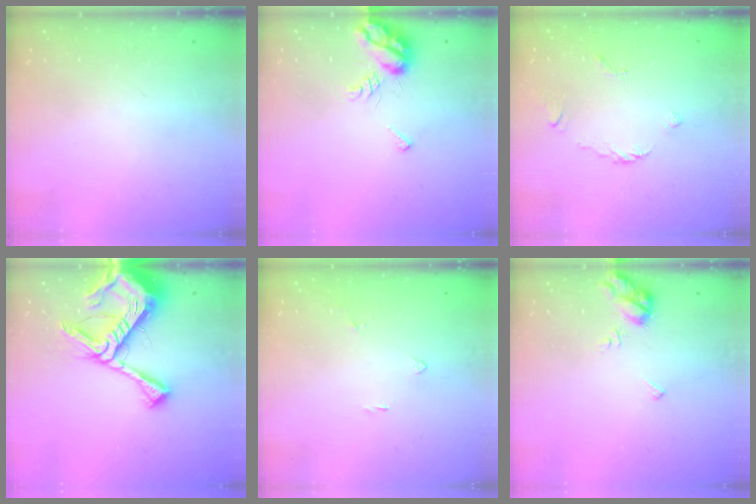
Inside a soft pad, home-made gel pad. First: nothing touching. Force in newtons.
{"total": 8.1, "press": 8.0, "slide": 1.0}
{"total": 3.4, "press": 3.3, "slide": 0.7}
{"total": 17.4, "press": 17.3, "slide": 1.6}
{"total": 2.0, "press": 2.0, "slide": 0.5}
{"total": 6.6, "press": 6.6, "slide": 0.3}